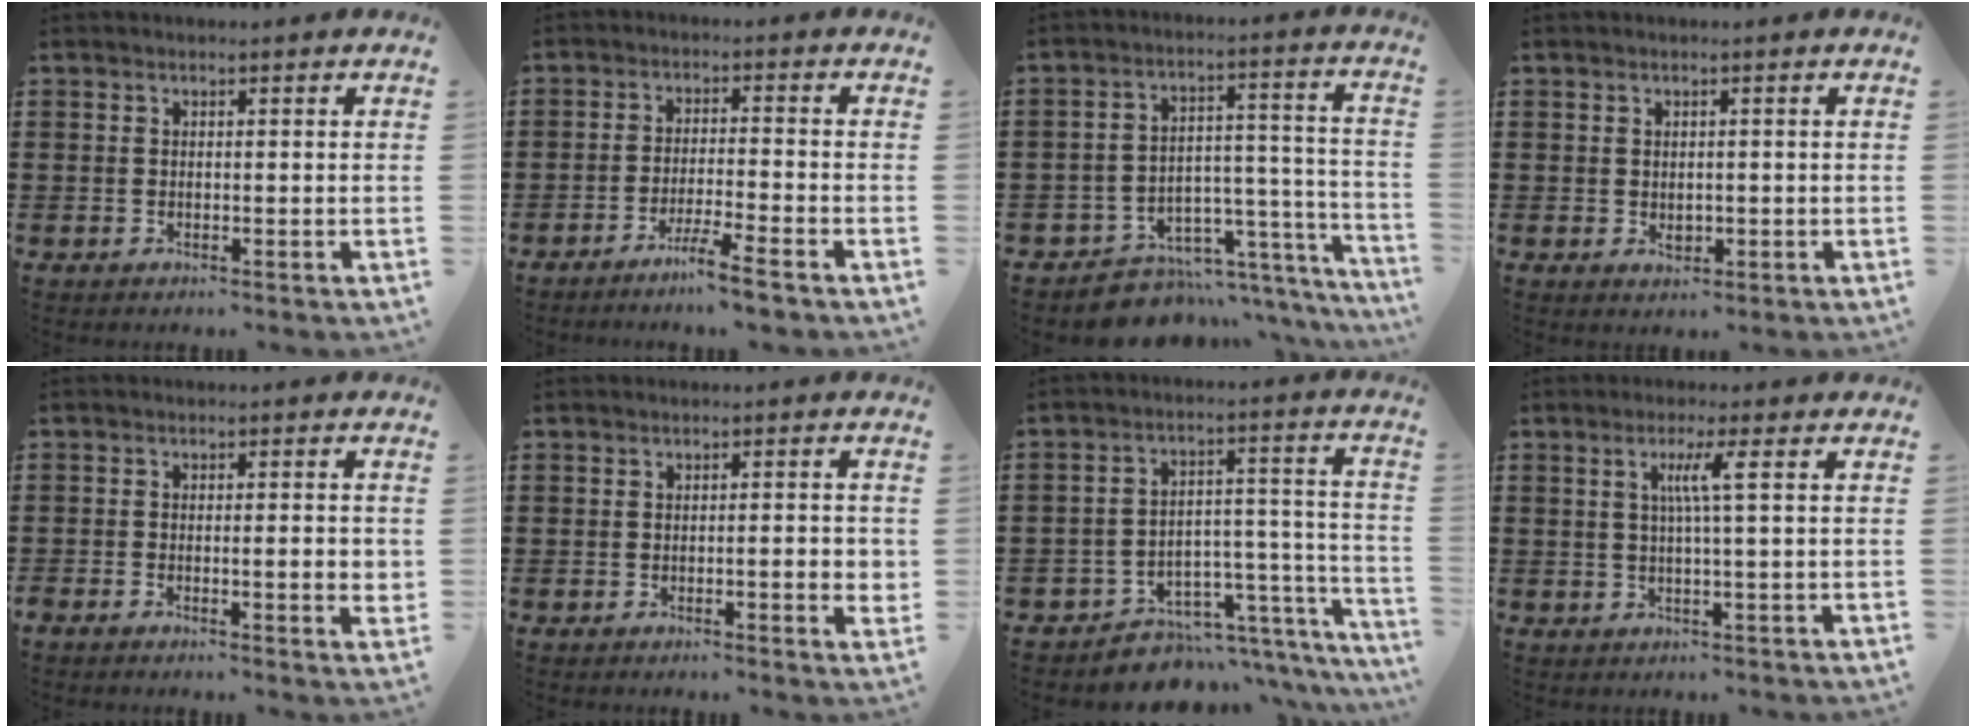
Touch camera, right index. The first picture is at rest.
{"total": 4.9, "force": [-4.0, -0.7, 2.6], "torque": [-0.057, -0.016, -0.077]}
{"total": 6.2, "force": [-5.1, 3.2, 1.0], "torque": [-0.021, 0.012, -0.092]}
{"total": 1.3, "force": [0.1, 1.0, 0.9], "torque": [-0.017, 0.005, 0.001]}
{"total": 3.3, "force": [-1.0, 0.6, 3.1], "torque": [-0.049, -0.003, -0.017]}
{"total": 3.2, "force": [-0.6, 0.5, 3.1], "torque": [-0.048, -0.002, -0.012]}
{"total": 5.4, "force": [-4.4, 2.8, 1.2], "torque": [-0.028, 0.003, -0.081]}
{"total": 4.1, "force": [0.9, -0.2, 4.0], "torque": [-0.079, -0.001, 0.009]}